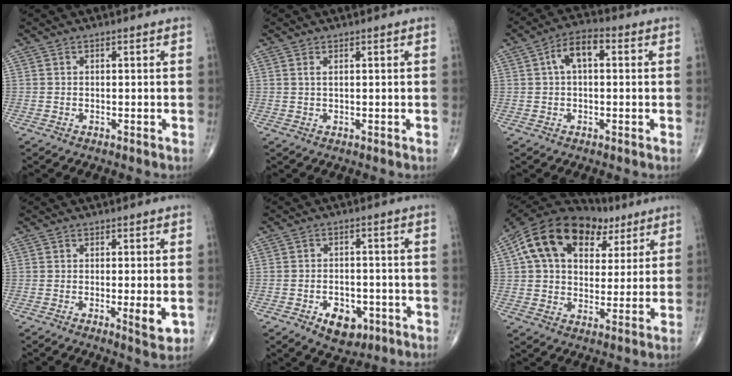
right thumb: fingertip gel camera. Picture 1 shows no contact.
{"total": 1.0, "force": [0.5, 0.3, 0.8], "torque": [-0.017, 0.003, 0.010]}
{"total": 6.4, "force": [1.2, 3.3, 5.3], "torque": [-0.092, 0.022, 0.012]}
{"total": 4.4, "force": [-0.9, 1.1, 4.2], "torque": [-0.060, -0.012, -0.014]}
{"total": 7.3, "force": [-3.3, 4.8, 4.5], "torque": [-0.044, 0.014, -0.042]}
{"total": 21.6, "force": [9.4, 13.7, 13.8], "torque": [-0.221, 0.018, 0.154]}